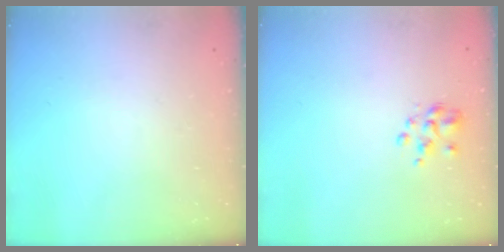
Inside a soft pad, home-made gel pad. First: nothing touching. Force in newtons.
{"total": 2.6, "press": 2.5, "slide": 0.8}